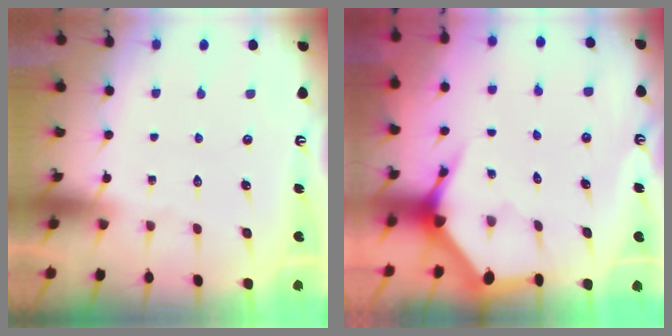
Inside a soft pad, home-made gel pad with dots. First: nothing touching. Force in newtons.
{"total": 3.7, "press": 3.7, "slide": 0.5}